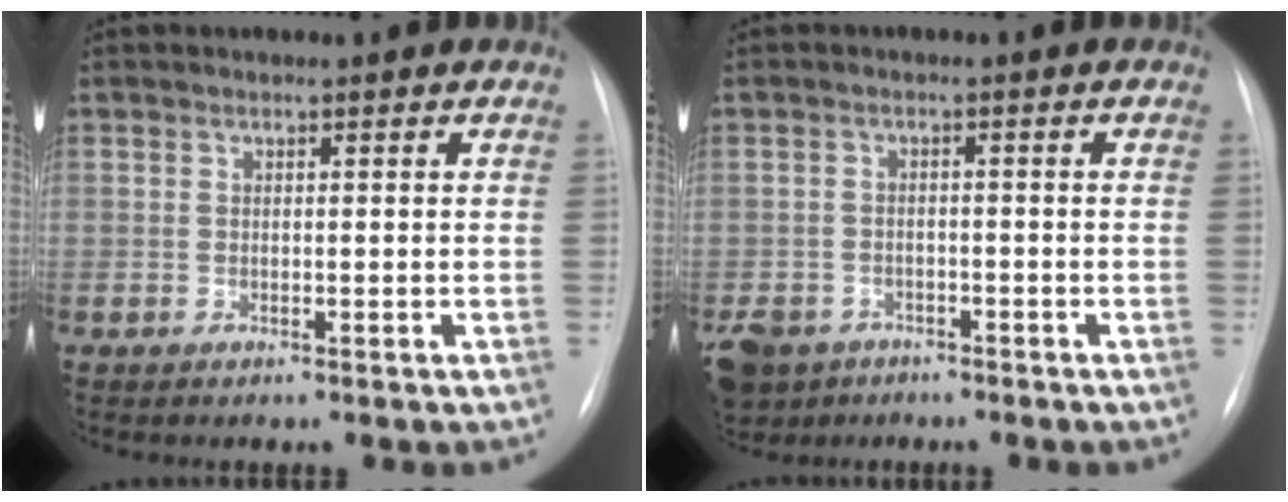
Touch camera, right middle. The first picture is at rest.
{"total": 9.8, "force": [-6.6, 6.7, 2.6], "torque": [-0.083, -0.008, -0.106]}